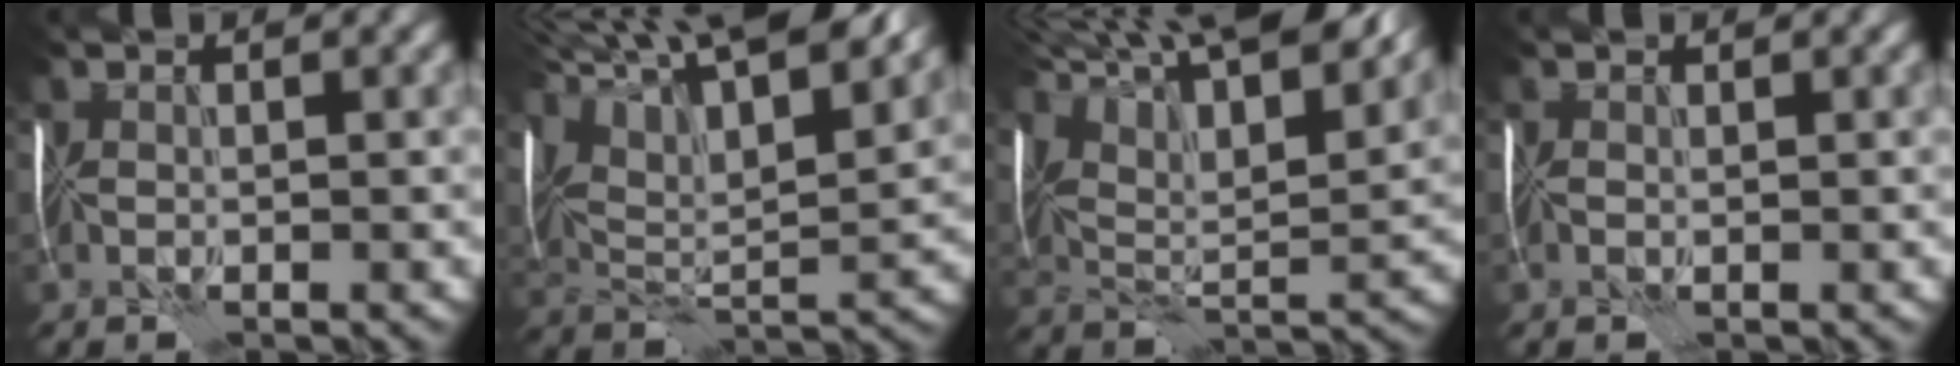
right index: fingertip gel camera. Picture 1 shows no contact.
{"total": 15.6, "force": [10.0, 4.7, 11.0], "torque": [-0.198, 0.041, 0.145]}
{"total": 15.8, "force": [11.3, 4.4, 10.1], "torque": [-0.181, 0.045, 0.153]}
{"total": 0.7, "force": [0.3, 0.5, 0.5], "torque": [-0.008, 0.005, 0.002]}